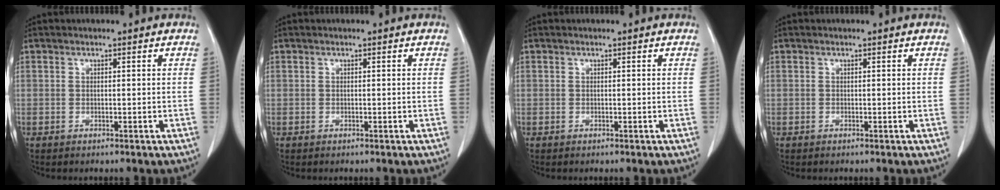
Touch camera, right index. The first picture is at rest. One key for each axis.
{"total": 0.0}
{"total": 0.0}
{"total": 0.0}